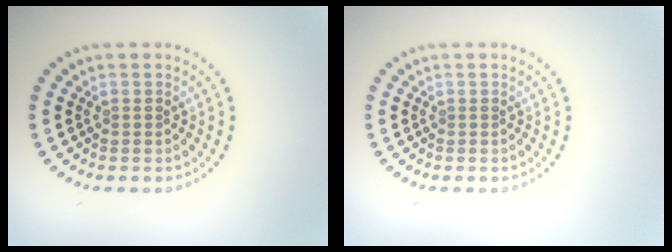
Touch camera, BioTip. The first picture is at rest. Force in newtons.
{"total": 0.0}